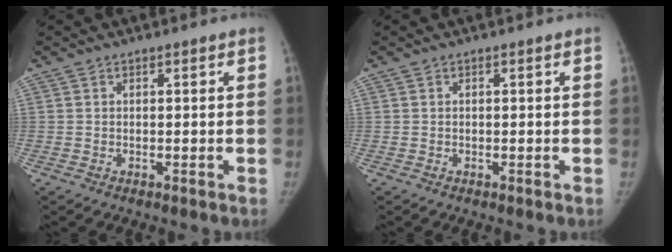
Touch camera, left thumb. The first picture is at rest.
{"total": 0.0}